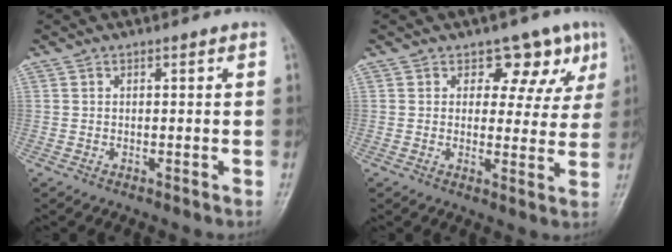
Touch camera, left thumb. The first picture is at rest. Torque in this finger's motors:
{"motor_torque": [0.11, 0.20, -0.02, 0.23, 0.09]}